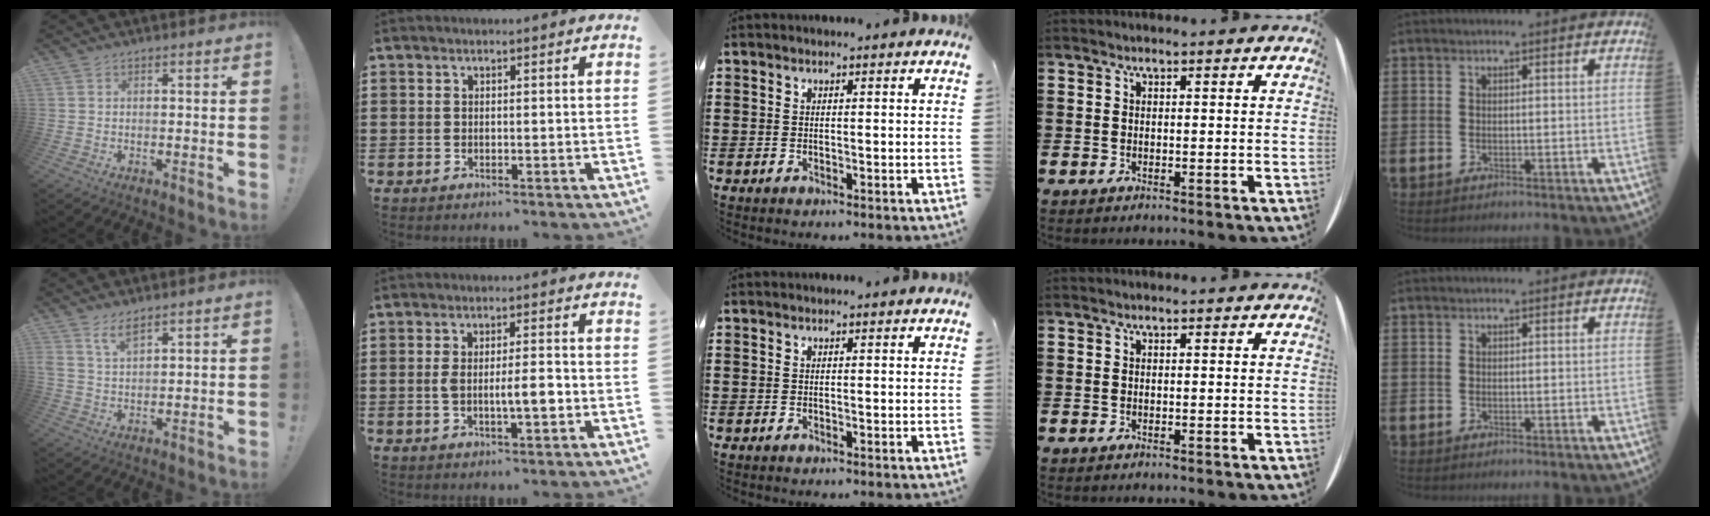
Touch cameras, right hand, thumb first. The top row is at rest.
{"thumb": {"total": 5.2, "force": [3.7, 1.7, 3.2], "torque": [-0.068, -0.013, 0.068]}, "index": {"total": 5.6, "force": [-0.9, 1.5, 5.3], "torque": [-0.100, 0.003, -0.020]}}